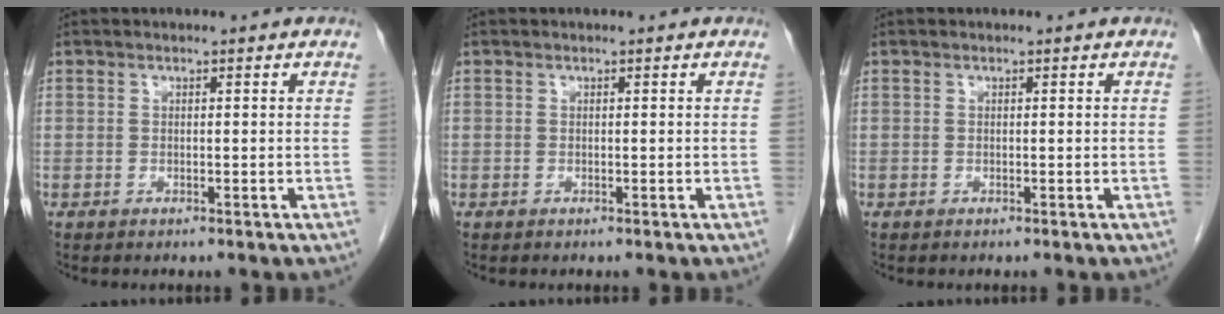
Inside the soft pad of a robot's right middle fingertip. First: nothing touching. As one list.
[{"total": 0.0}, {"total": 0.0}]